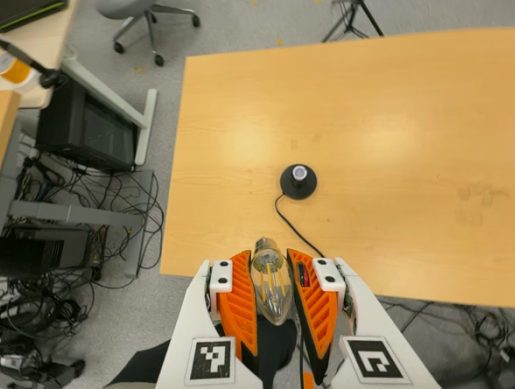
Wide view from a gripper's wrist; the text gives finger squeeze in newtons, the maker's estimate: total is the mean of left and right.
{"total": 20.7, "left": 22.2, "right": 19.3}